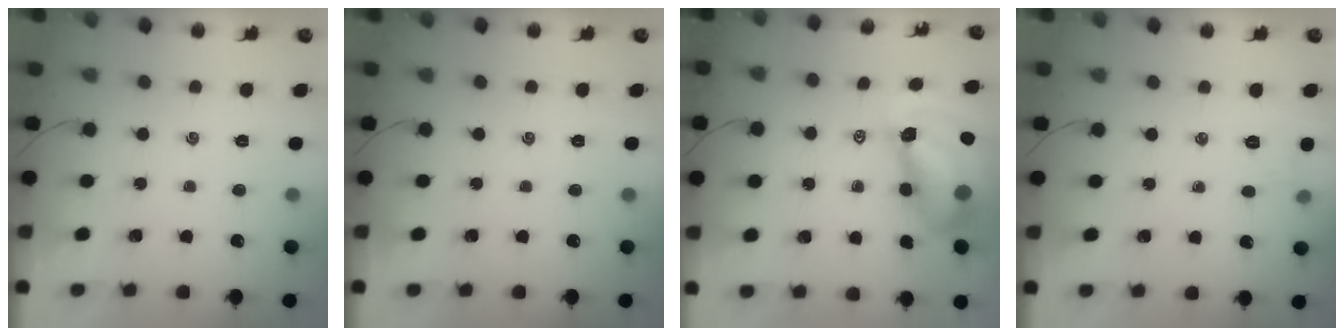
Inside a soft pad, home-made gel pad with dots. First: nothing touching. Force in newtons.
{"total": 0.0}
{"total": 12.9, "press": 12.3, "slide": 4.0}
{"total": 4.7, "press": 4.5, "slide": 1.2}